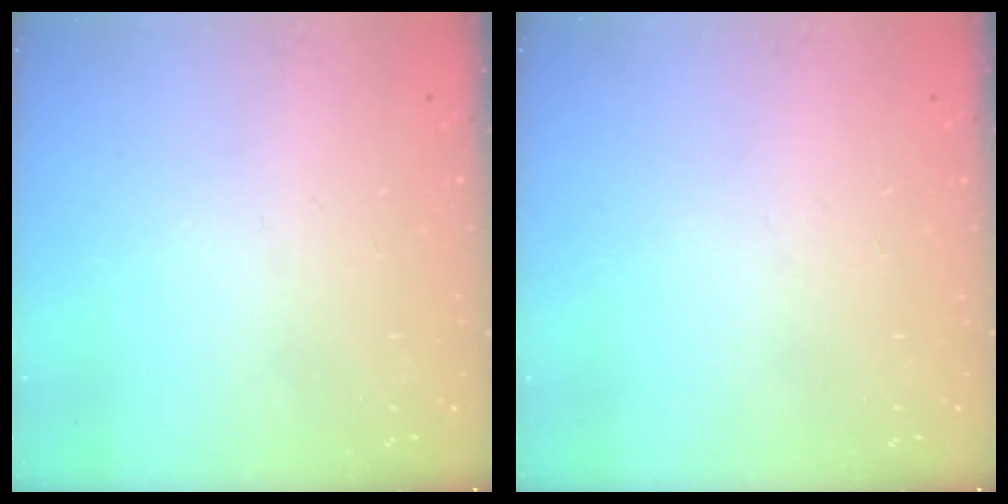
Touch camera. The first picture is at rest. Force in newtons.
{"total": 0.0}